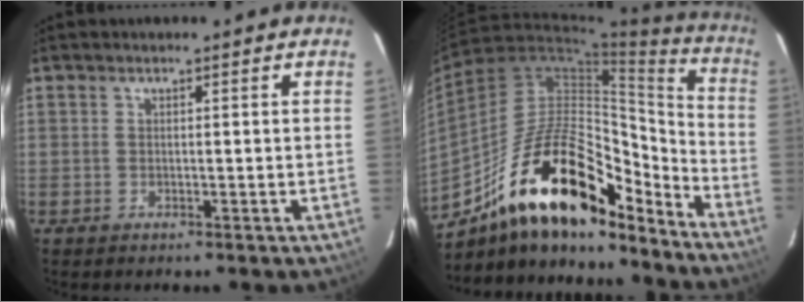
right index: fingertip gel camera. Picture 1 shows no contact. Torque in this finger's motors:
{"motor_torque": [1.44, -0.70, 1.05, 0.21]}